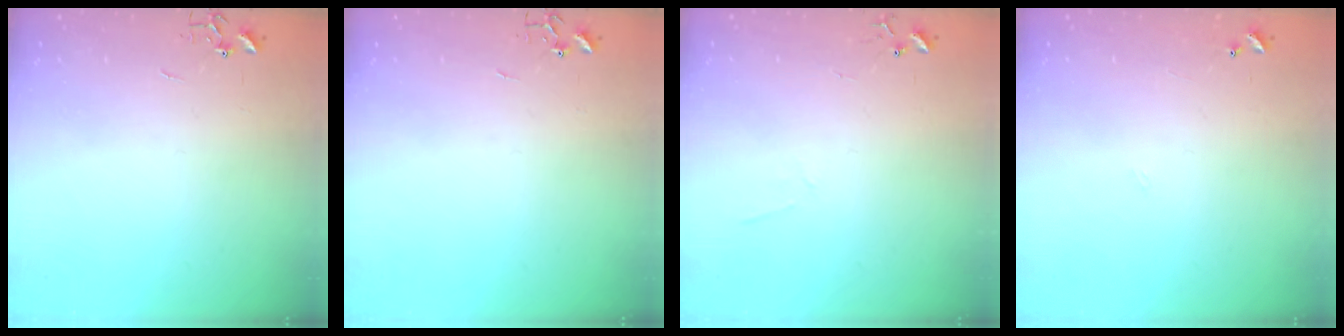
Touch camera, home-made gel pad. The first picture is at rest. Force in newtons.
{"total": 0.0}
{"total": 4.4, "press": 4.4, "slide": 0.4}
{"total": 3.8, "press": 3.8, "slide": 0.5}